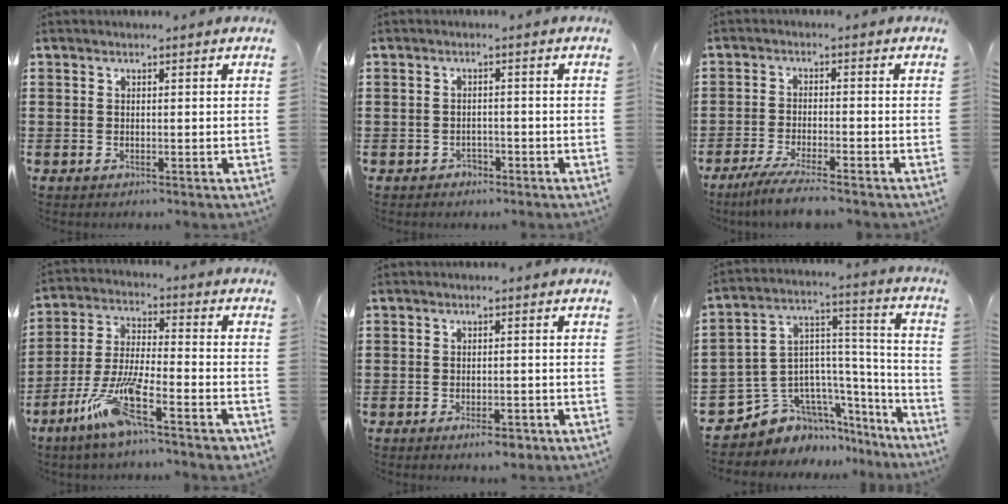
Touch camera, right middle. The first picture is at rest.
{"total": 1.3, "force": [-1.1, 0.7, 0.1], "torque": [-0.008, 0.000, -0.025]}
{"total": 4.6, "force": [-4.0, -0.2, 2.2], "torque": [-0.050, -0.014, -0.077]}
{"total": 10.8, "force": [-6.8, 1.6, 8.2], "torque": [-0.183, -0.011, -0.134]}
{"total": 2.5, "force": [-1.7, 0.8, 1.6], "torque": [-0.027, 0.000, -0.030]}
{"total": 7.8, "force": [-5.3, 5.7, 0.8], "torque": [-0.047, -0.007, -0.097]}